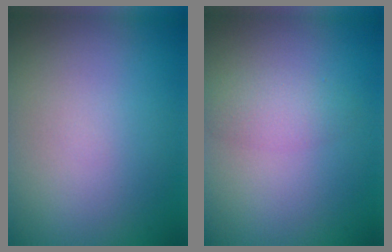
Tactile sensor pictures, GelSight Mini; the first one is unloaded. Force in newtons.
{"total": 2.1, "press": 2.1, "slide": 0.0}